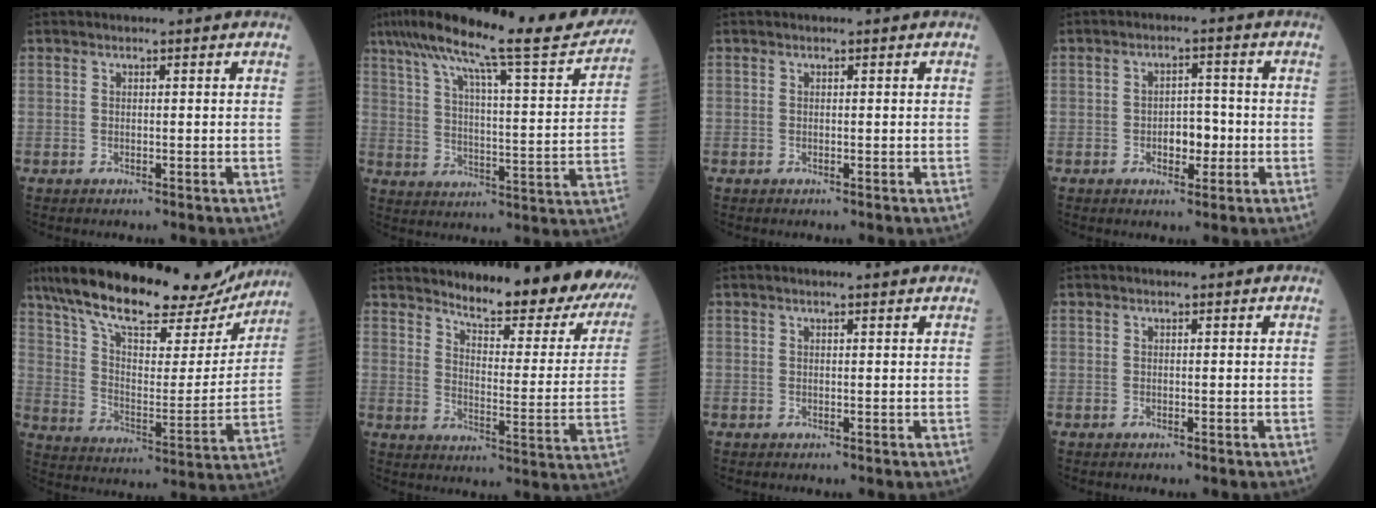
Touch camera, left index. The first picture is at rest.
{"total": 23.3, "force": [19.5, 1.4, 12.6], "torque": [-0.205, -0.011, 0.272]}
{"total": 0.0}
{"total": 4.2, "force": [-1.3, 2.3, 3.3], "torque": [-0.046, 0.006, -0.019]}
{"total": 25.3, "force": [20.8, 7.3, 12.3], "torque": [-0.208, 0.009, 0.307]}
{"total": 21.5, "force": [19.4, 3.2, 8.7], "torque": [-0.107, -0.089, 0.230]}
{"total": 1.1, "force": [0.8, -0.1, 0.7], "torque": [-0.012, 0.006, 0.013]}
{"total": 0.0}